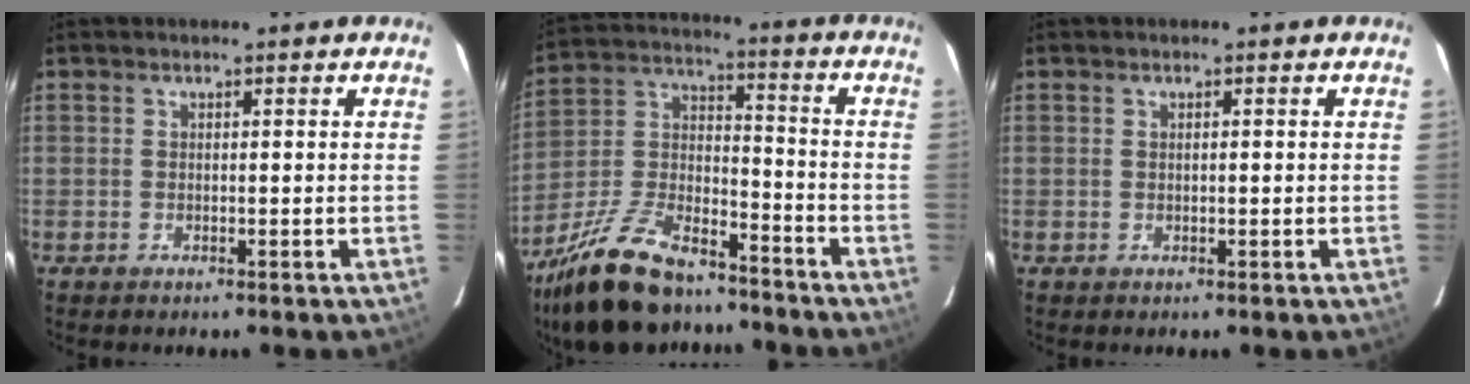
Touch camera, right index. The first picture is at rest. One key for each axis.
{"total": 20.5, "fx": -15.2, "fy": 8.3, "fz": 11.1, "tx": -0.232, "ty": 0.001, "tz": -0.262}
{"total": 0.5, "fx": 0.1, "fy": 0.1, "fz": 0.5, "tx": -0.011, "ty": 0.002, "tz": 0.003}